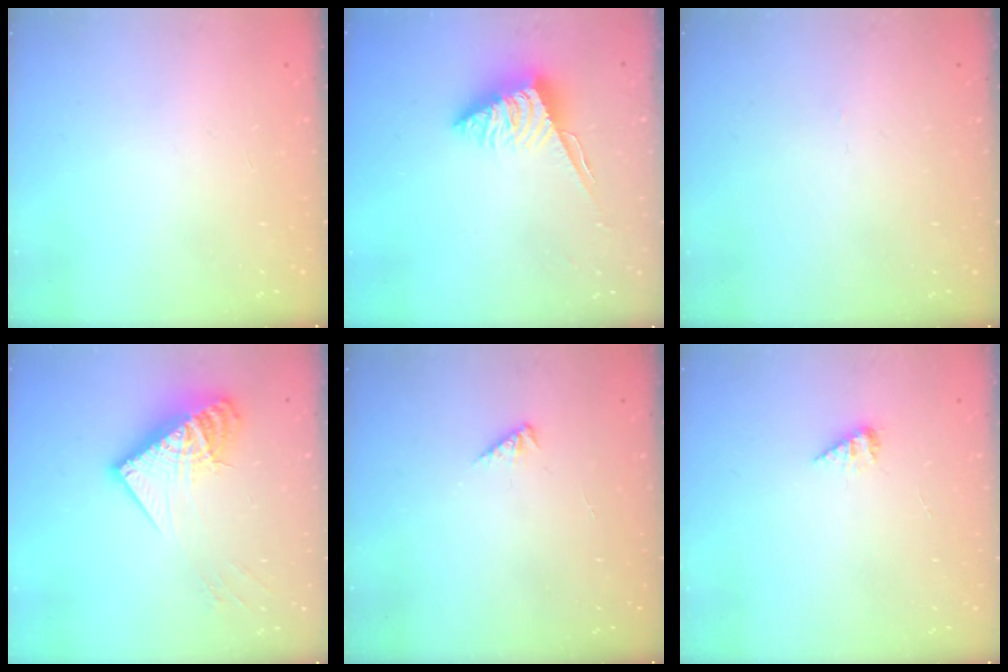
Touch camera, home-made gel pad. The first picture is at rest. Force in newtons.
{"total": 6.6, "press": 6.5, "slide": 0.4}
{"total": 0.0}
{"total": 15.0, "press": 14.9, "slide": 1.6}
{"total": 1.1, "press": 1.1, "slide": 0.3}
{"total": 3.6, "press": 3.6, "slide": 0.4}